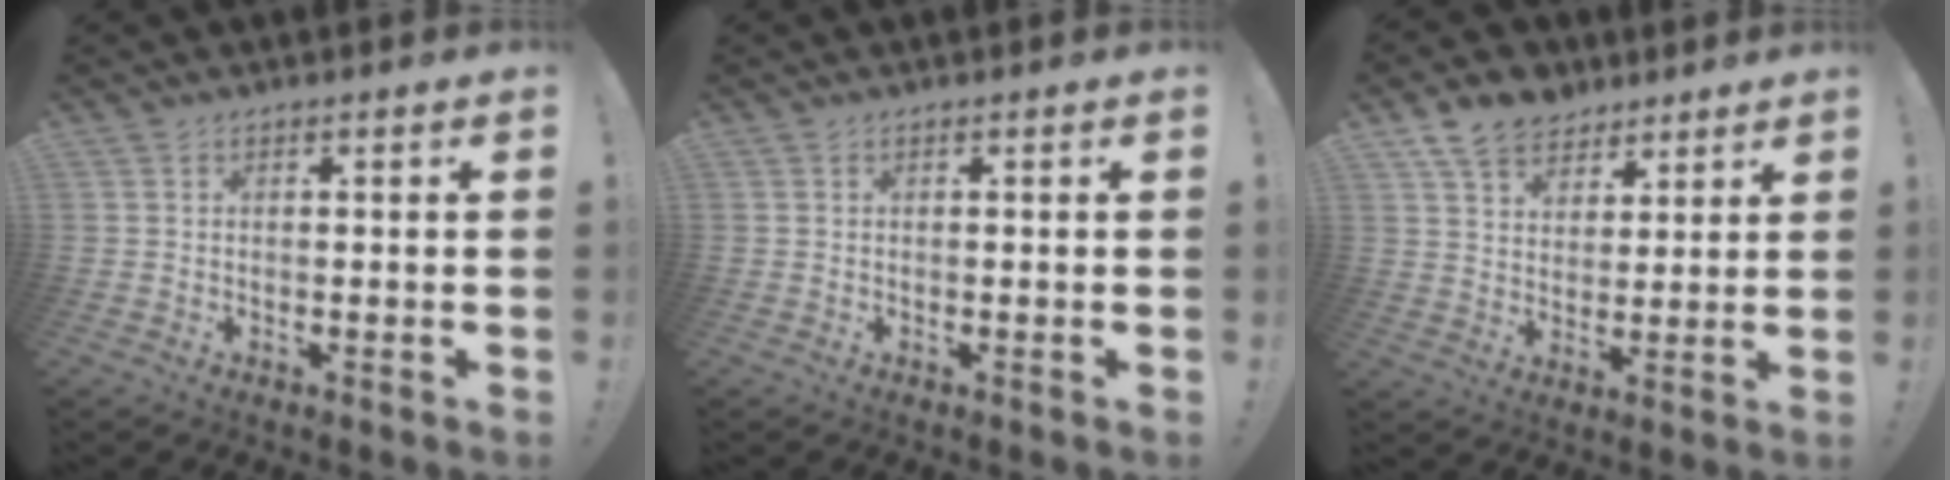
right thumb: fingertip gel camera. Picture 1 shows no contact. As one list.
[{"total": 0.0}, {"total": 10.2, "force": [7.2, 6.7, 2.7], "torque": [-0.048, -0.042, 0.142]}]